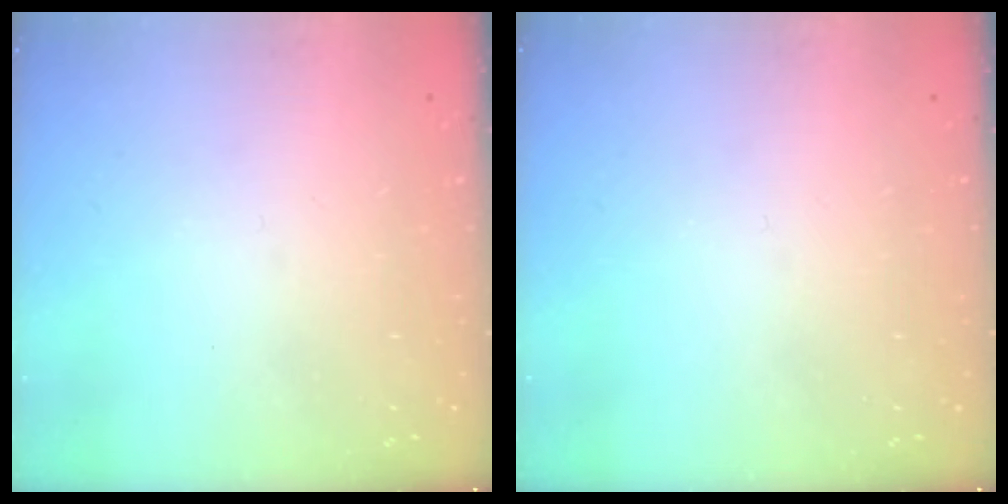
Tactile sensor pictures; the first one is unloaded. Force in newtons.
{"total": 0.0}